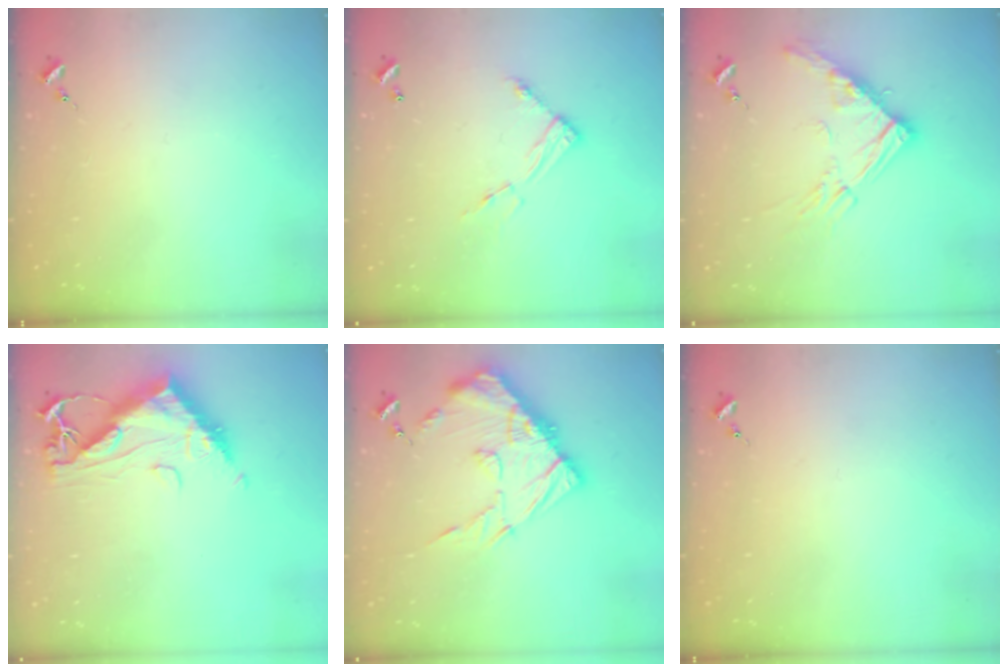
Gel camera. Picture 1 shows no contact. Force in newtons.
{"total": 8.7, "press": 8.7, "slide": 0.4}
{"total": 14.3, "press": 14.2, "slide": 1.4}
{"total": 13.4, "press": 13.4, "slide": 1.2}
{"total": 18.5, "press": 18.5, "slide": 1.8}
{"total": 0.0}